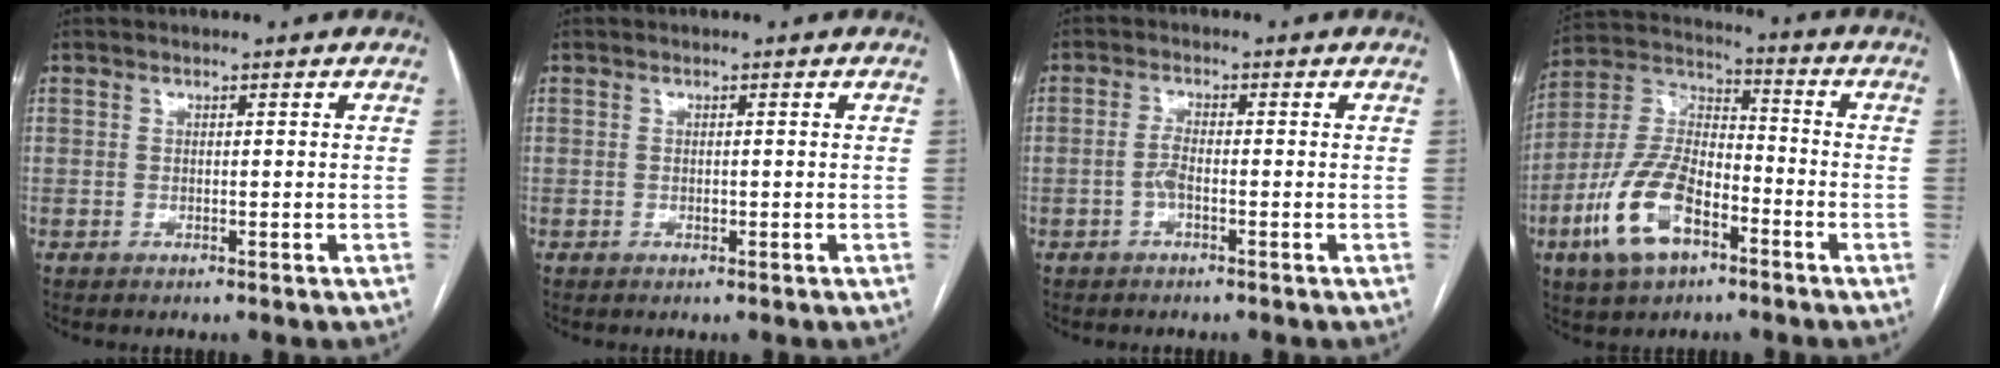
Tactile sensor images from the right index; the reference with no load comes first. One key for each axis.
{"total": 0.5, "fx": -0.1, "fy": 0.2, "fz": 0.4, "tx": -0.011, "ty": 0.000, "tz": -0.002}
{"total": 2.2, "fx": -0.9, "fy": 0.5, "fz": 2.0, "tx": -0.041, "ty": 0.002, "tz": -0.019}
{"total": 14.6, "fx": -6.8, "fy": 6.9, "fz": 10.9, "tx": -0.240, "ty": 0.011, "tz": -0.126}